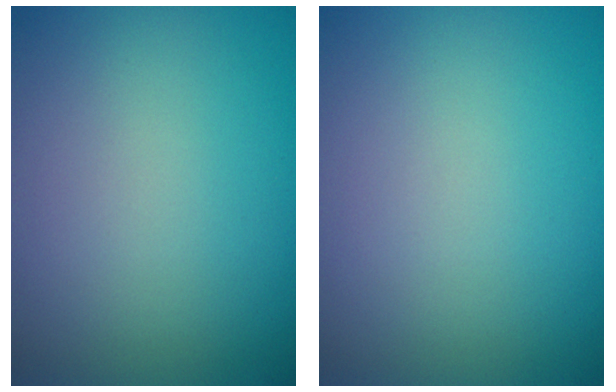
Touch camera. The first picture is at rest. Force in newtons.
{"total": 0.0}